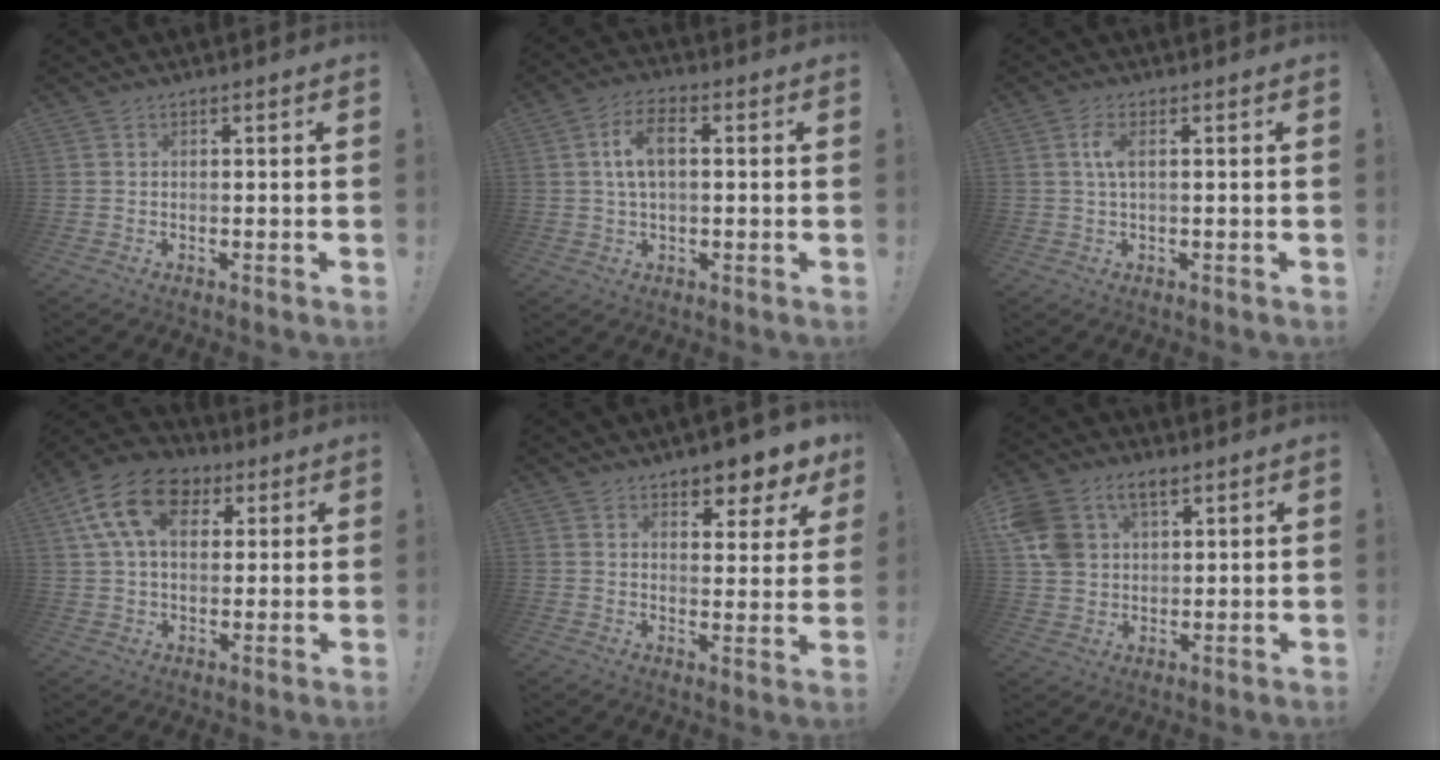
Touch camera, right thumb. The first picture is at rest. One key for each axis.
{"total": 8.2, "fx": 1.3, "fy": 4.4, "fz": 6.8, "tx": -0.122, "ty": 0.010, "tz": 0.026}
{"total": 4.0, "fx": 0.6, "fy": 1.3, "fz": 3.8, "tx": -0.073, "ty": -0.002, "tz": 0.007}
{"total": 16.9, "fx": 6.2, "fy": 11.3, "fz": 10.9, "tx": -0.190, "ty": -0.007, "tz": 0.117}
{"total": 6.8, "fx": 5.8, "fy": 2.7, "fz": 2.2, "tx": -0.017, "ty": -0.055, "tz": 0.102}
{"total": 11.0, "fx": 5.7, "fy": 7.7, "fz": 5.5, "tx": -0.107, "ty": -0.019, "tz": 0.116}